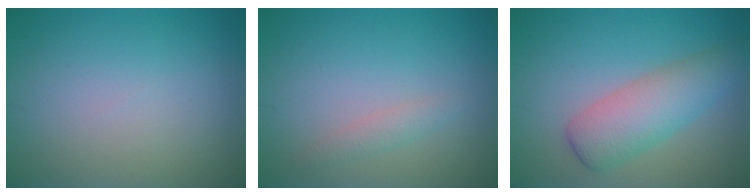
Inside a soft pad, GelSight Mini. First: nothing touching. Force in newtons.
{"total": 1.2, "press": 1.2, "slide": 0.1}
{"total": 4.7, "press": 4.7, "slide": 0.1}